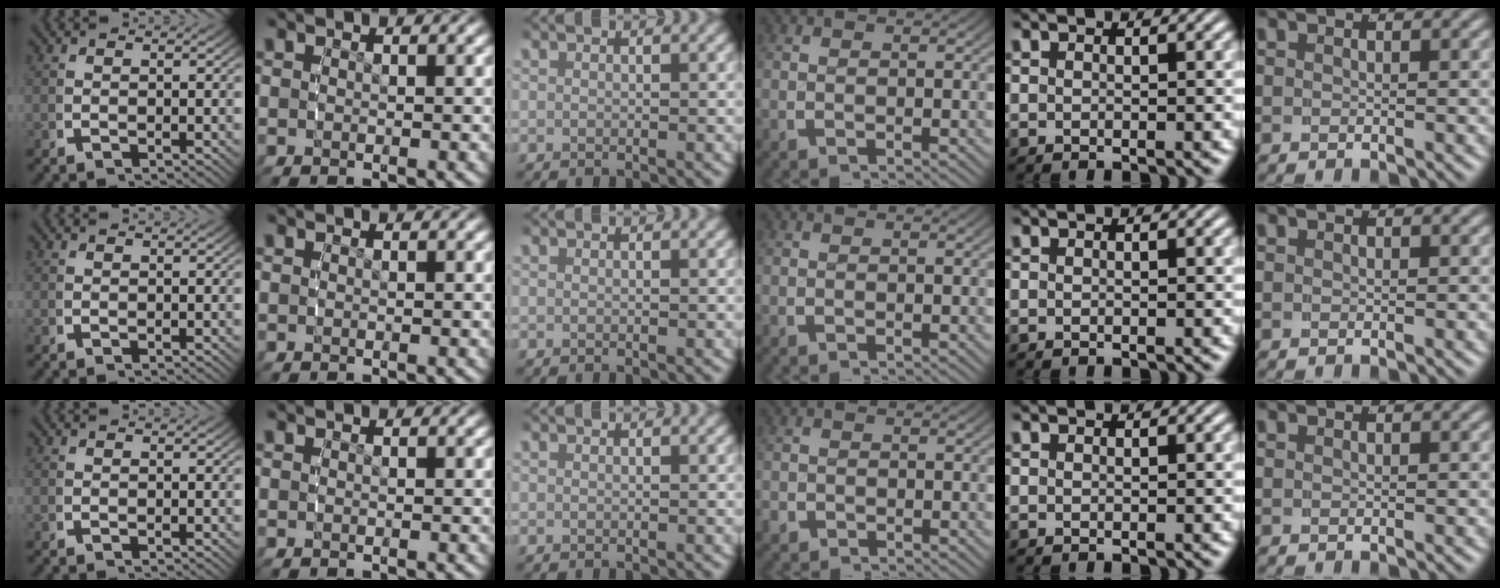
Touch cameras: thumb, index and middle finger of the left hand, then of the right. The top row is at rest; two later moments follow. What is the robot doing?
{"motion": "grasp_and_lifting", "object": "small bumper sticker"}